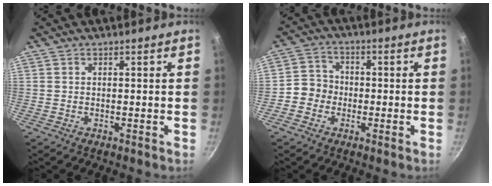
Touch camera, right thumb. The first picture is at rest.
{"total": 5.0, "force": [-1.5, 4.5, 1.6], "torque": [0.001, 0.018, -0.041]}